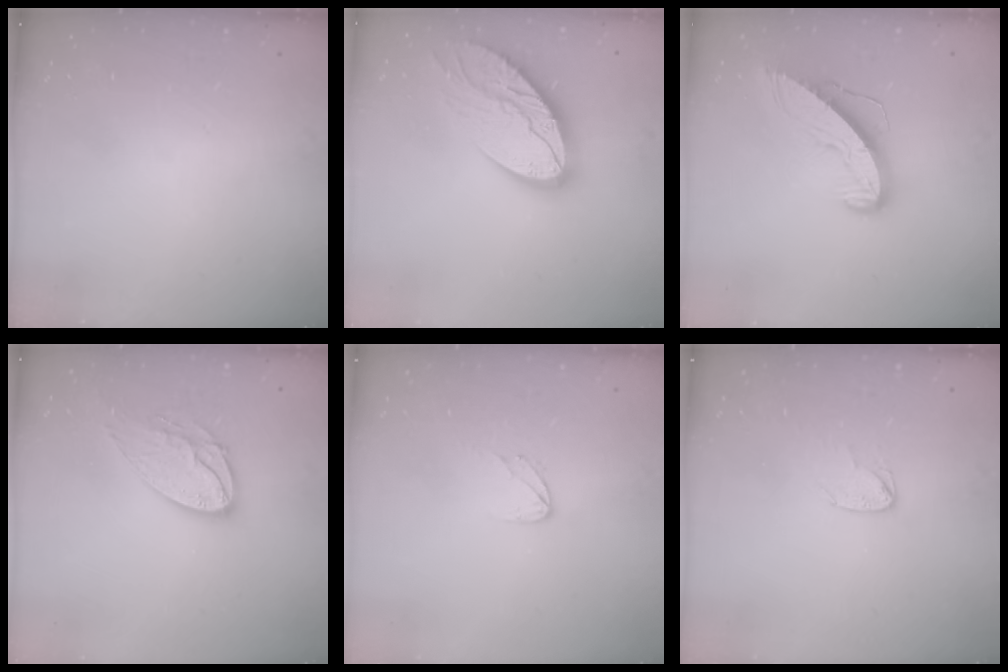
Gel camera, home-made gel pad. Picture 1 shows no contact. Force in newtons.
{"total": 15.7, "press": 15.7, "slide": 1.0}
{"total": 10.6, "press": 10.6, "slide": 0.8}
{"total": 12.9, "press": 12.9, "slide": 1.0}
{"total": 3.8, "press": 3.8, "slide": 0.3}
{"total": 4.8, "press": 4.8, "slide": 0.4}